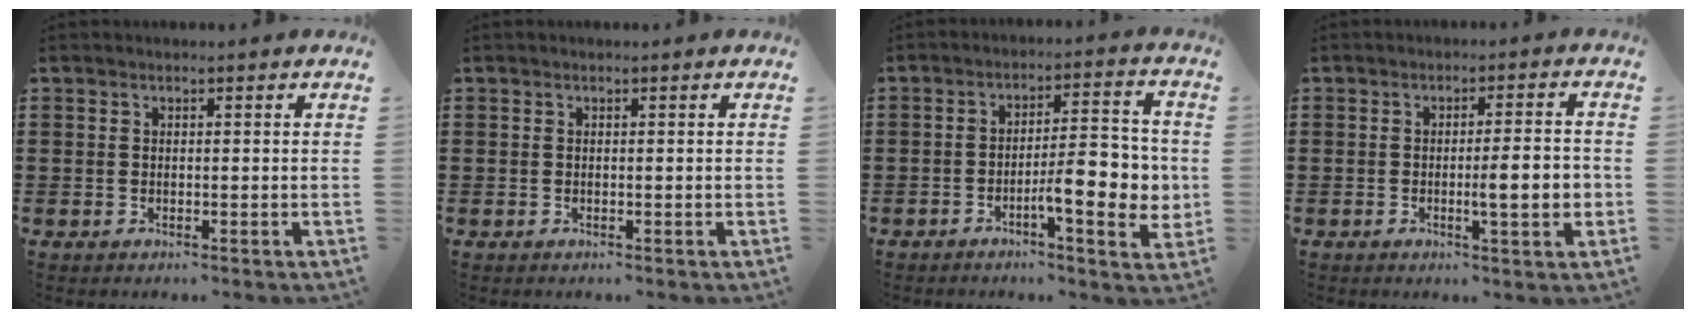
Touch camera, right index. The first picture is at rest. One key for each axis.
{"total": 0.0}
{"total": 9.2, "fx": -2.2, "fy": 2.7, "fz": 8.5, "tx": -0.114, "ty": -0.003, "tz": -0.038}
{"total": 5.7, "fx": -0.9, "fy": 0.7, "fz": 5.6, "tx": -0.079, "ty": -0.011, "tz": -0.020}